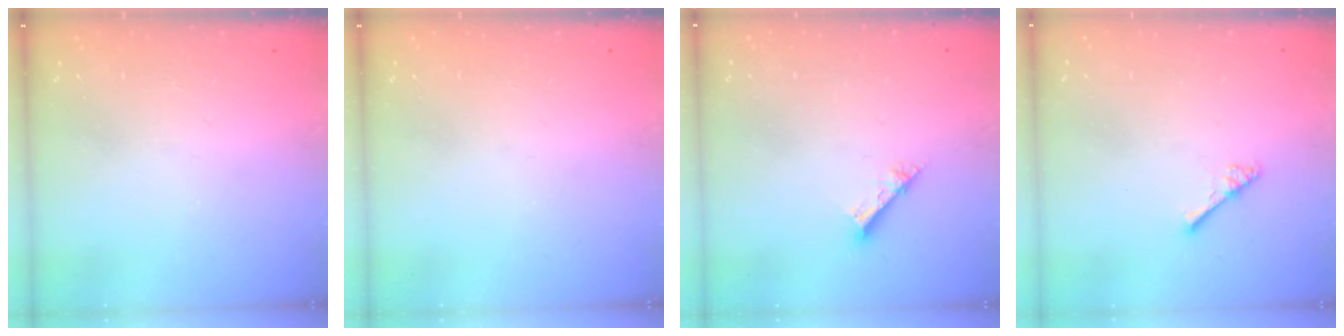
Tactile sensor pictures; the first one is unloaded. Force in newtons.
{"total": 0.0}
{"total": 2.6, "press": 2.6, "slide": 0.2}
{"total": 2.4, "press": 2.4, "slide": 0.4}